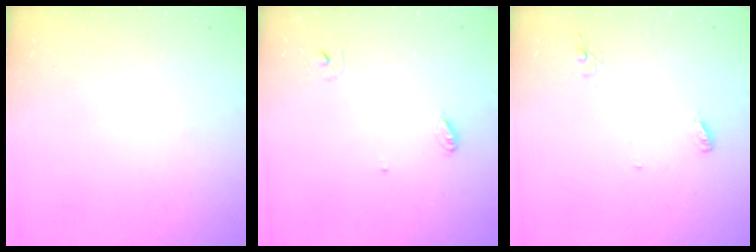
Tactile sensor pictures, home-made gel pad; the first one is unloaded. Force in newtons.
{"total": 3.4, "press": 3.4, "slide": 0.3}
{"total": 4.8, "press": 4.8, "slide": 0.3}